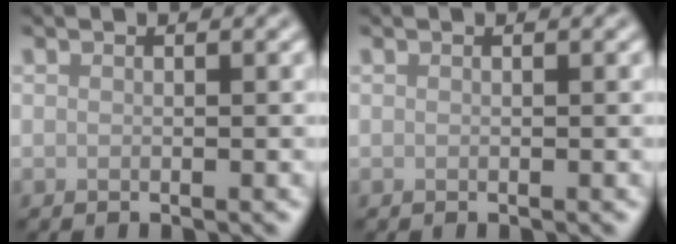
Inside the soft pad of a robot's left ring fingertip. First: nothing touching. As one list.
[{"total": 0.0}]